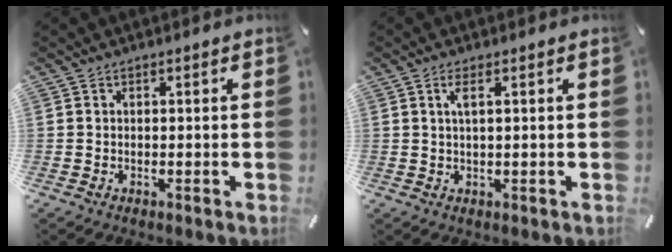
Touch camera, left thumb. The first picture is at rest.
{"total": 2.7, "force": [0.9, 0.5, 2.5], "torque": [-0.053, 0.003, 0.013]}